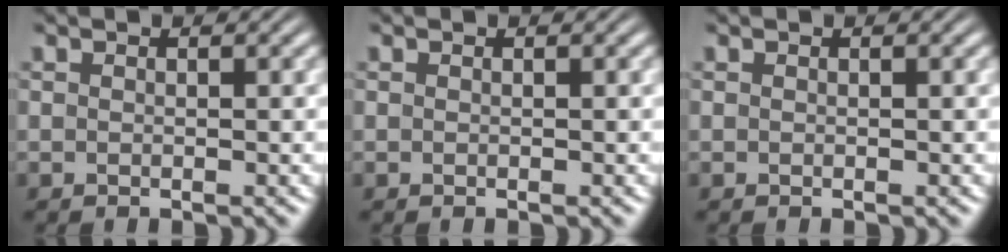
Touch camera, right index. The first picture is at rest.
{"total": 0.0}
{"total": 0.0}